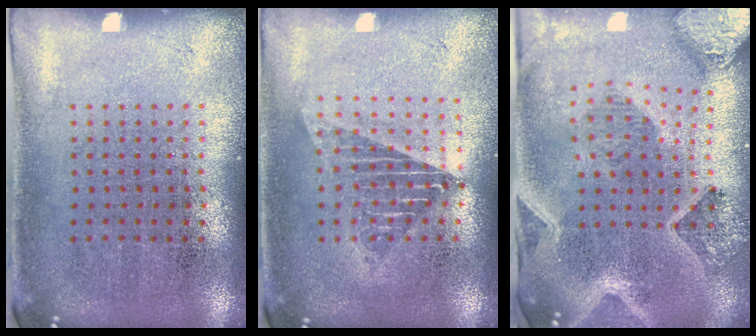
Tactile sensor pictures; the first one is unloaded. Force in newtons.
{"total": 1.5, "press": 1.3, "slide": 0.7}
{"total": 2.9, "press": 2.6, "slide": 1.4}